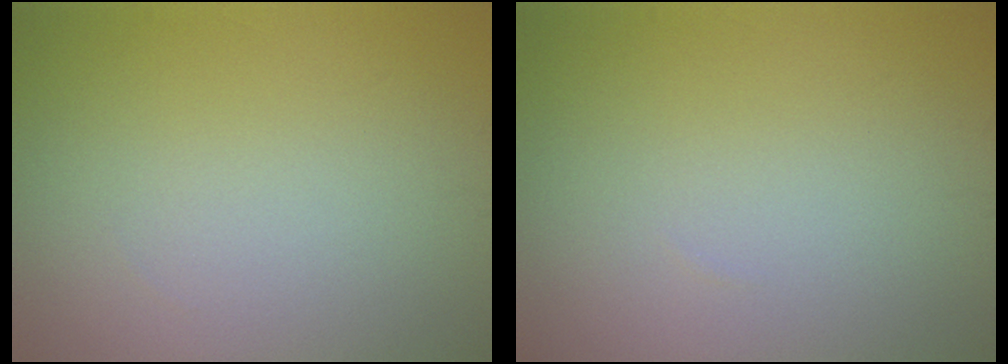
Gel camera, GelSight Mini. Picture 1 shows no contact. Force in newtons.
{"total": 0.0}